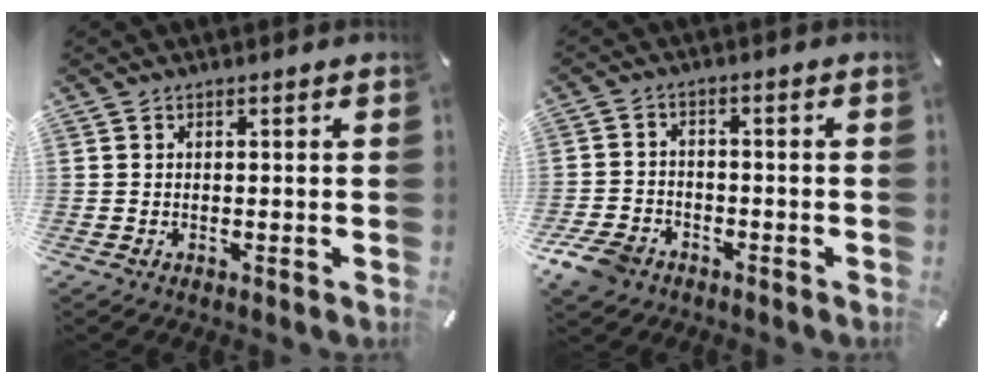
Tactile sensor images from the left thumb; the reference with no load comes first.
{"total": 6.4, "force": [-4.1, 4.3, 2.4], "torque": [-0.062, 0.021, -0.082]}